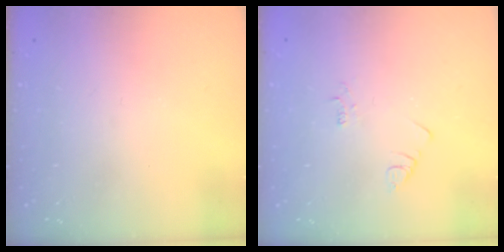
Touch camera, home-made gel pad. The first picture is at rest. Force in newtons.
{"total": 2.1, "press": 2.1, "slide": 0.4}